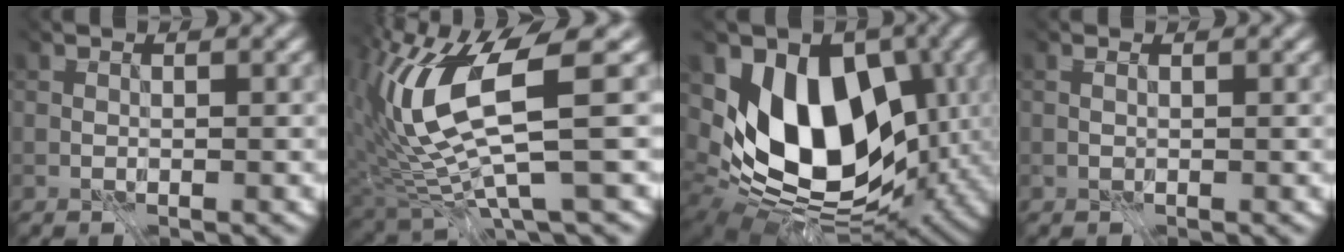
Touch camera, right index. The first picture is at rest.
{"total": 9.7, "force": [0.2, 1.6, 9.6], "torque": [-0.221, -0.018, 0.036]}
{"total": 10.3, "force": [-1.7, 6.5, 7.8], "torque": [-0.116, -0.024, -0.016]}
{"total": 1.8, "force": [0.8, 1.0, 1.3], "torque": [-0.012, 0.015, -0.001]}